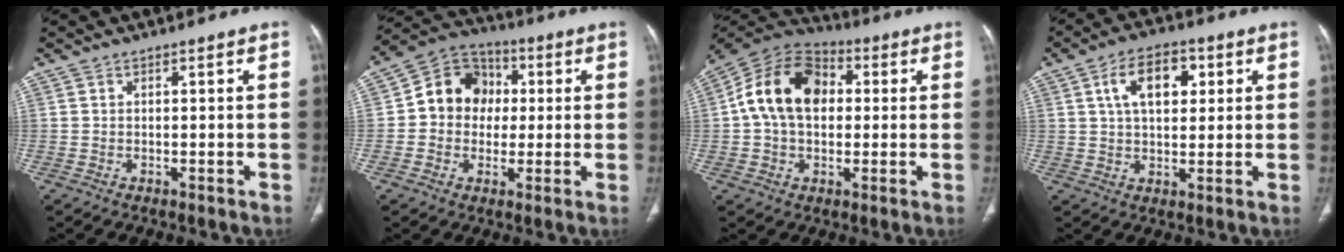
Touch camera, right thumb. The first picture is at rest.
{"total": 11.5, "force": [0.7, 10.2, 5.3], "torque": [-0.050, 0.024, 0.000]}
{"total": 15.7, "force": [1.8, 11.0, 11.0], "torque": [-0.175, 0.029, 0.021]}
{"total": 10.0, "force": [3.1, 5.7, 7.5], "torque": [-0.104, 0.003, 0.049]}